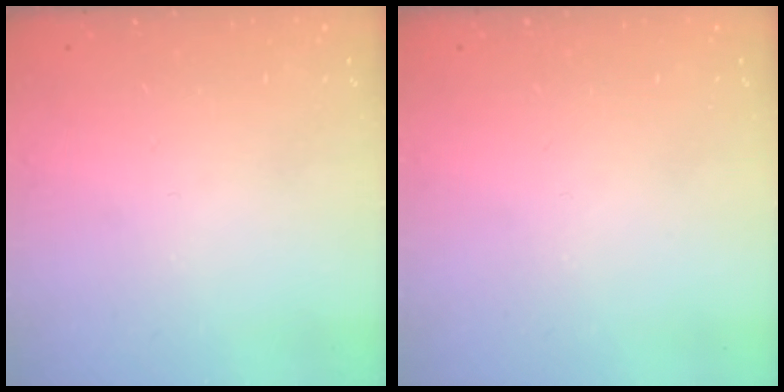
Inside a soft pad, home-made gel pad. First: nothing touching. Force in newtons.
{"total": 0.0}